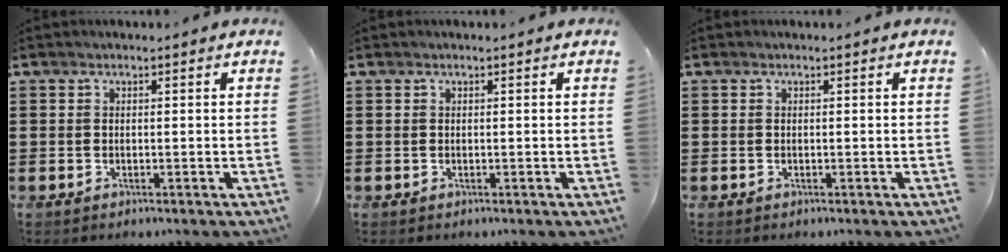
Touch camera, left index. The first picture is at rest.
{"total": 0.0}
{"total": 0.0}